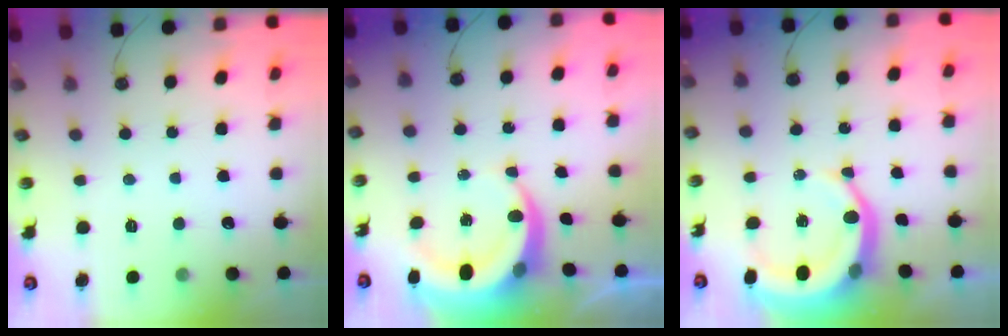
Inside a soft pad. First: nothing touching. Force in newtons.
{"total": 8.2, "press": 8.1, "slide": 1.0}
{"total": 10.0, "press": 9.9, "slide": 1.1}